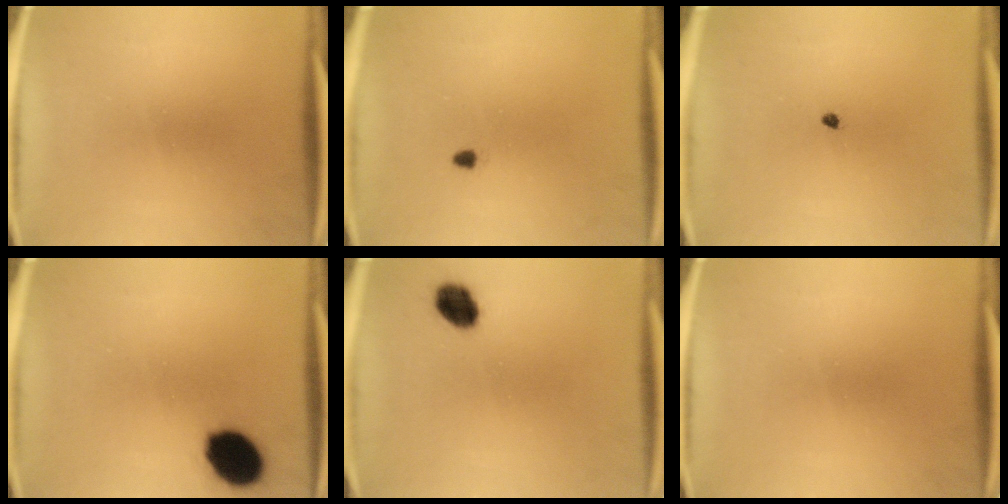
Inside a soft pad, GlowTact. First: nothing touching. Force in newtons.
{"total": 0.8}
{"total": 0.7}
{"total": 11.6}
{"total": 5.9}
{"total": 0.0}